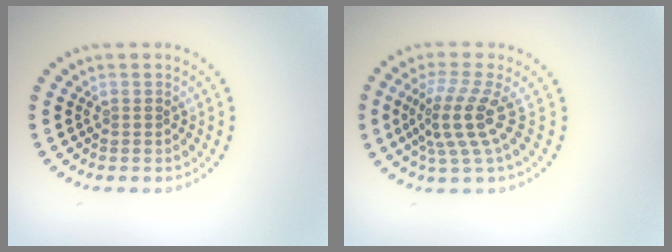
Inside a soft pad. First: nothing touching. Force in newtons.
{"total": 4.0, "press": 2.8, "slide": 2.8}